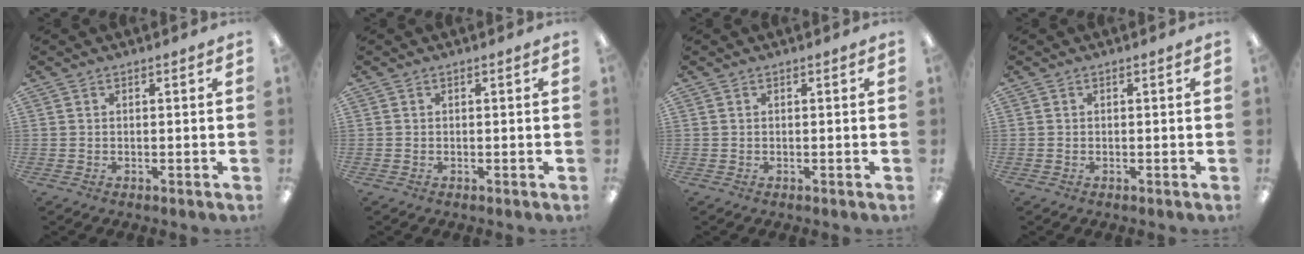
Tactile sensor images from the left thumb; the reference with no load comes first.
{"total": 0.0}
{"total": 0.0}
{"total": 0.0}